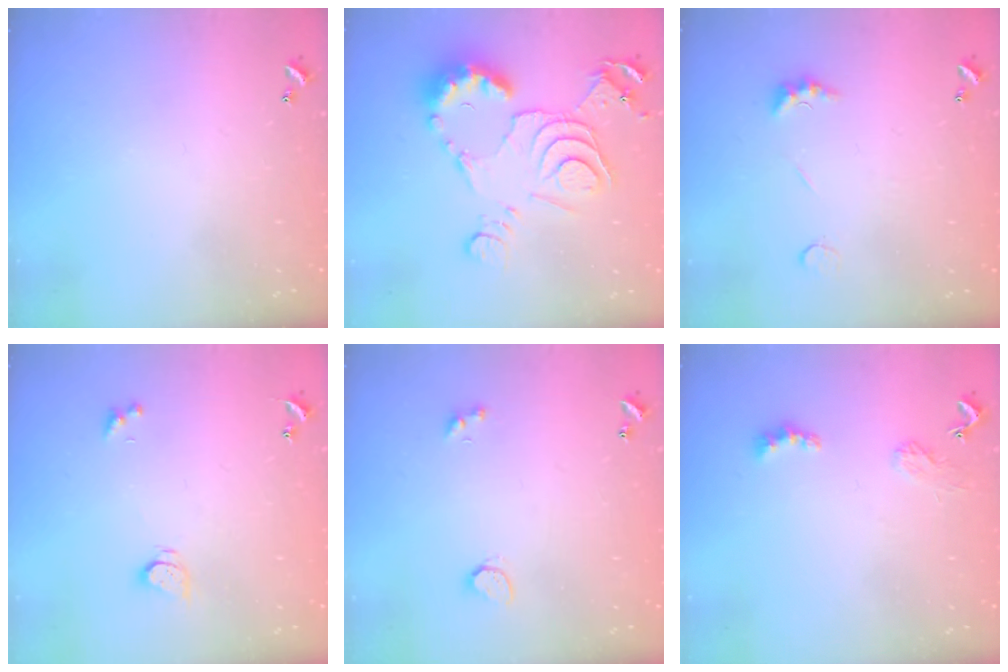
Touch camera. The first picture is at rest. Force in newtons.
{"total": 15.2, "press": 15.1, "slide": 1.6}
{"total": 2.5, "press": 2.4, "slide": 0.7}
{"total": 2.7, "press": 2.7, "slide": 0.3}
{"total": 2.3, "press": 2.3, "slide": 0.5}
{"total": 2.4, "press": 2.3, "slide": 0.5}